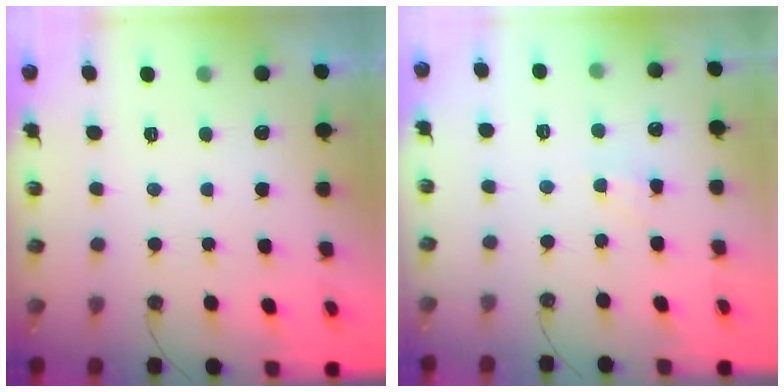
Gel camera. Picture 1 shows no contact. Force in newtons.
{"total": 1.9, "press": 1.9, "slide": 0.1}